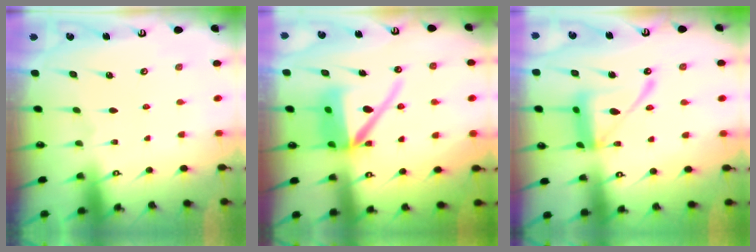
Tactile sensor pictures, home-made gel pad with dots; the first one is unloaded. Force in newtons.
{"total": 11.9, "press": 11.8, "slide": 1.5}
{"total": 14.4, "press": 14.3, "slide": 1.2}